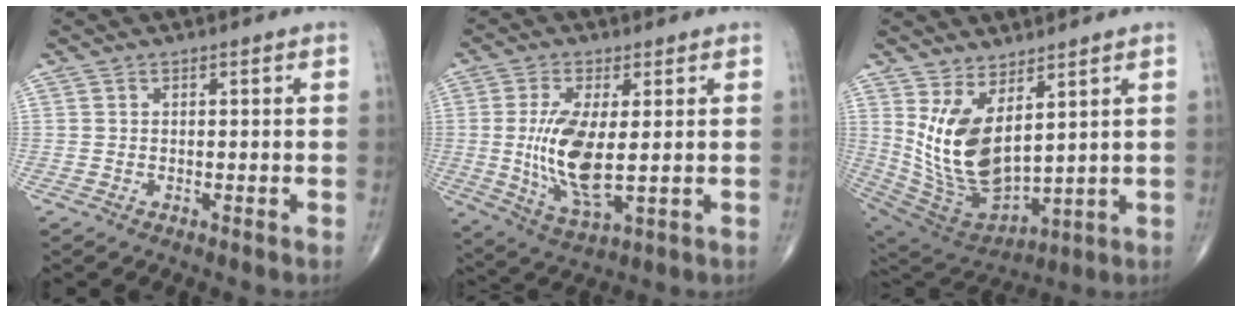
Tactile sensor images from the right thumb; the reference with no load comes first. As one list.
[{"total": 12.1, "force": [0.2, 4.6, 11.2], "torque": [-0.232, -0.022, 0.013]}, {"total": 14.8, "force": [4.8, 7.0, 12.2], "torque": [-0.229, -0.046, 0.122]}]